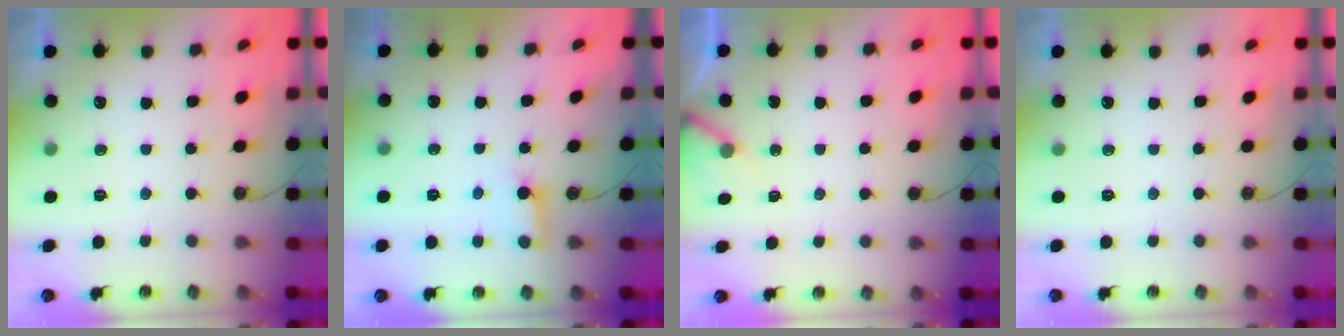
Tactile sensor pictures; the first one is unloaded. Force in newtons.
{"total": 2.8, "press": 2.8, "slide": 0.1}
{"total": 2.7, "press": 2.7, "slide": 0.2}
{"total": 0.0}